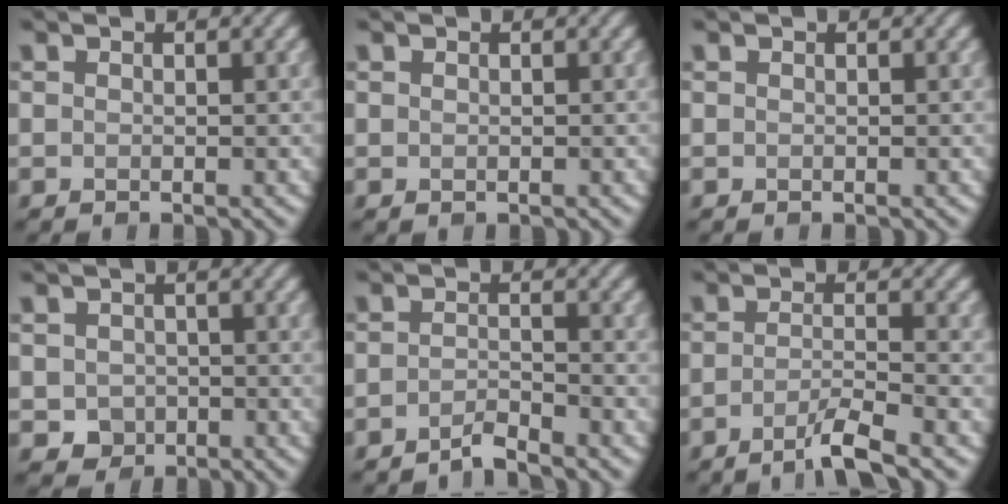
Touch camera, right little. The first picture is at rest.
{"total": 0.0}
{"total": 0.0}
{"total": 2.1, "force": [-0.5, 1.9, 0.7], "torque": [-0.011, -0.005, -0.008]}
{"total": 2.0, "force": [-1.6, 0.3, 1.1], "torque": [-0.014, 0.005, -0.040]}
{"total": 3.6, "force": [-2.1, 0.5, 2.9], "torque": [-0.044, 0.002, -0.053]}